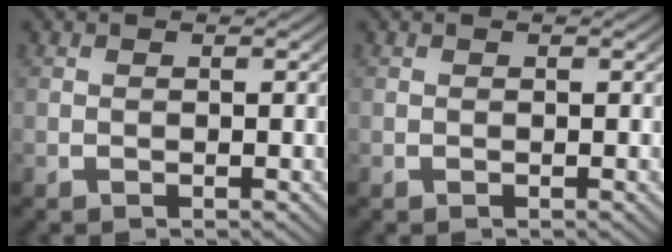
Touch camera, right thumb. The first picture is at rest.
{"total": 0.0}